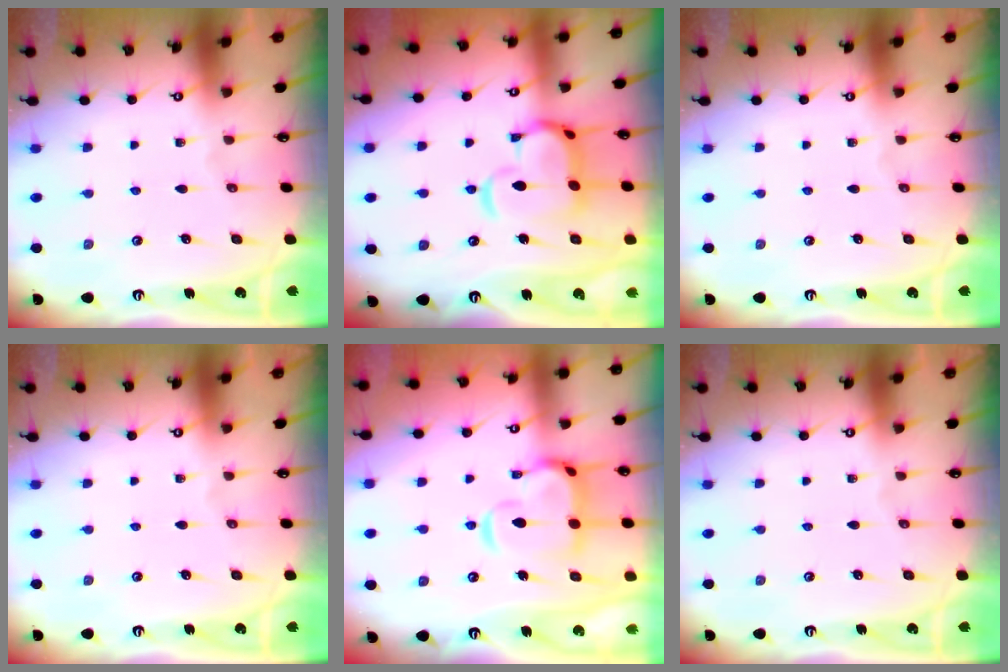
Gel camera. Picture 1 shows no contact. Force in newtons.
{"total": 7.9, "press": 7.8, "slide": 1.3}
{"total": 0.0}
{"total": 0.0}
{"total": 7.9, "press": 7.7, "slide": 1.6}
{"total": 0.0}